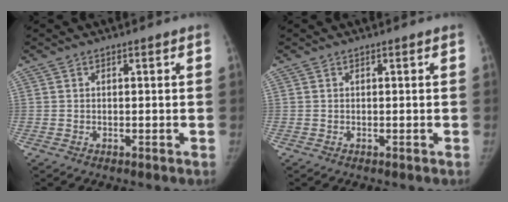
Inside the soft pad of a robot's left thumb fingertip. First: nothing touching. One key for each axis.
{"total": 0.0}